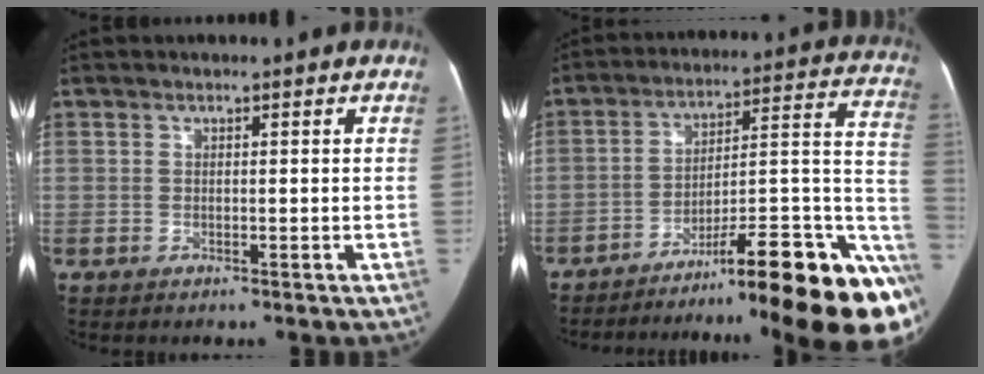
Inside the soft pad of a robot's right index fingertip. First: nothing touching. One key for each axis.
{"total": 25.9, "fx": -16.6, "fy": 2.0, "fz": 19.8, "tx": -0.162, "ty": 0.024, "tz": -0.240}